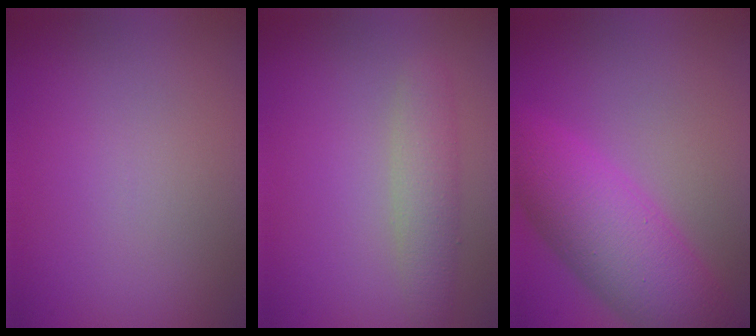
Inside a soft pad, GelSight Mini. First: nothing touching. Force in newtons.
{"total": 2.6, "press": 2.6, "slide": 0.1}
{"total": 8.3, "press": 8.3, "slide": 0.4}